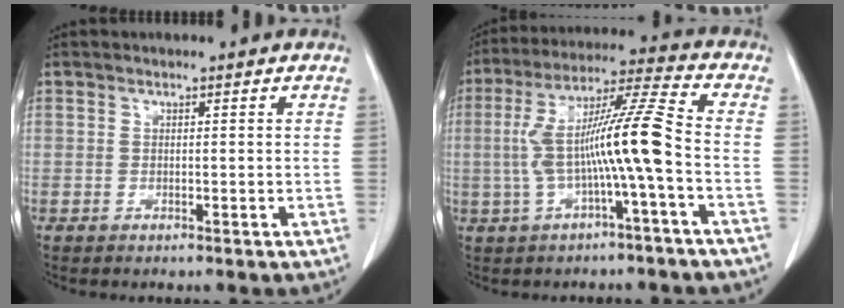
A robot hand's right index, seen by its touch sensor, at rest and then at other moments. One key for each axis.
{"total": 12.6, "fx": -1.8, "fy": -0.4, "fz": 12.4, "tx": -0.235, "ty": 0.028, "tz": -0.036}